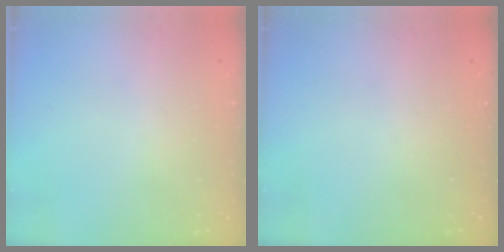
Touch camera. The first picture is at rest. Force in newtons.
{"total": 0.0}